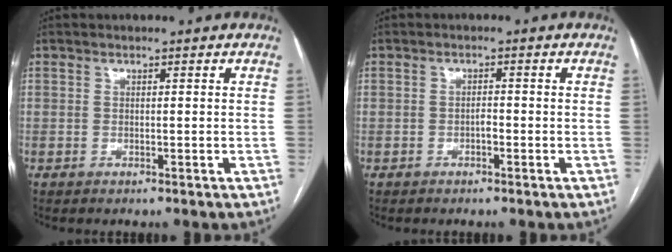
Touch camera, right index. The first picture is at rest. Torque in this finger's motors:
{"motor_torque": [0.02, -0.08, 0.09, 0.02]}